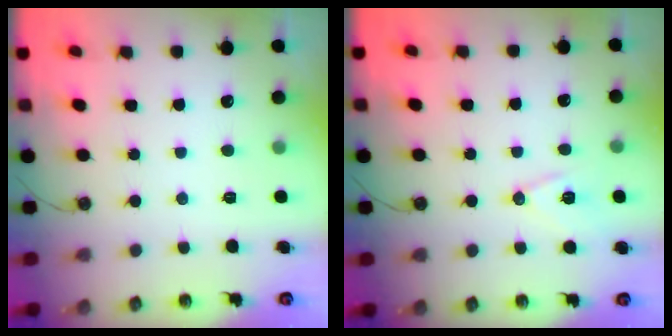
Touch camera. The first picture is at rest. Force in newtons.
{"total": 10.0, "press": 9.3, "slide": 3.7}